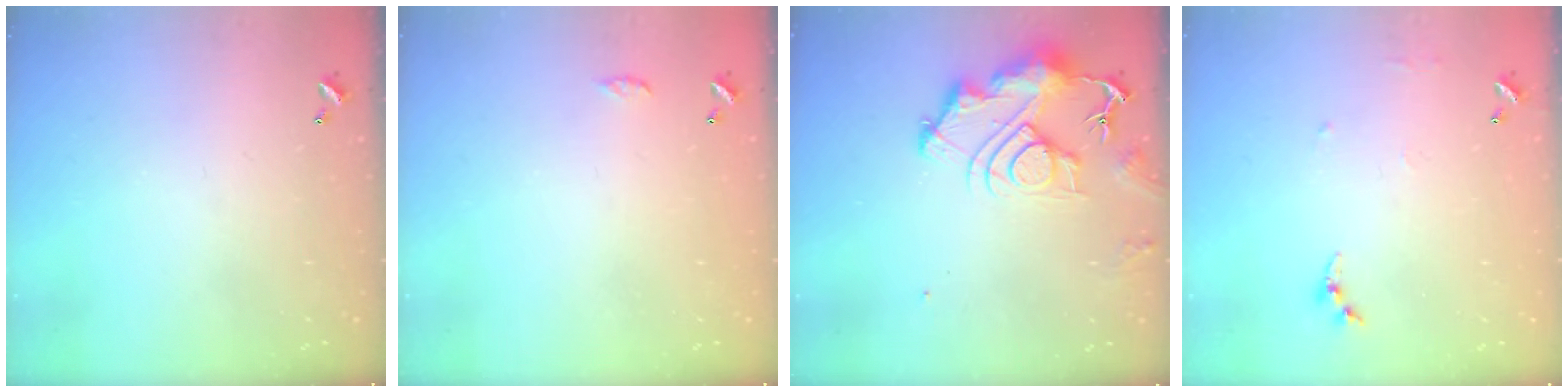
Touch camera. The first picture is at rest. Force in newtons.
{"total": 3.0, "press": 3.0, "slide": 0.5}
{"total": 12.2, "press": 12.1, "slide": 1.4}
{"total": 6.5, "press": 6.5, "slide": 0.8}